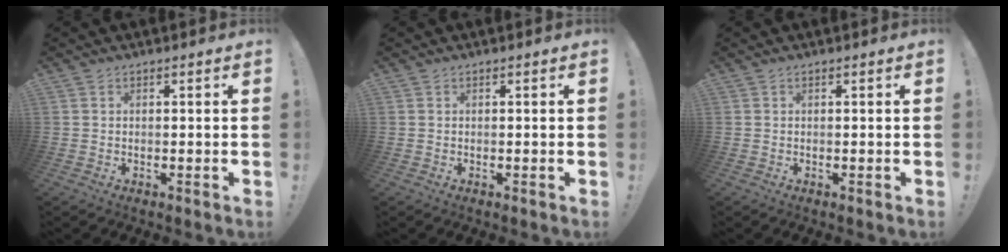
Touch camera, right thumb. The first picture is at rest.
{"total": 0.0}
{"total": 0.0}